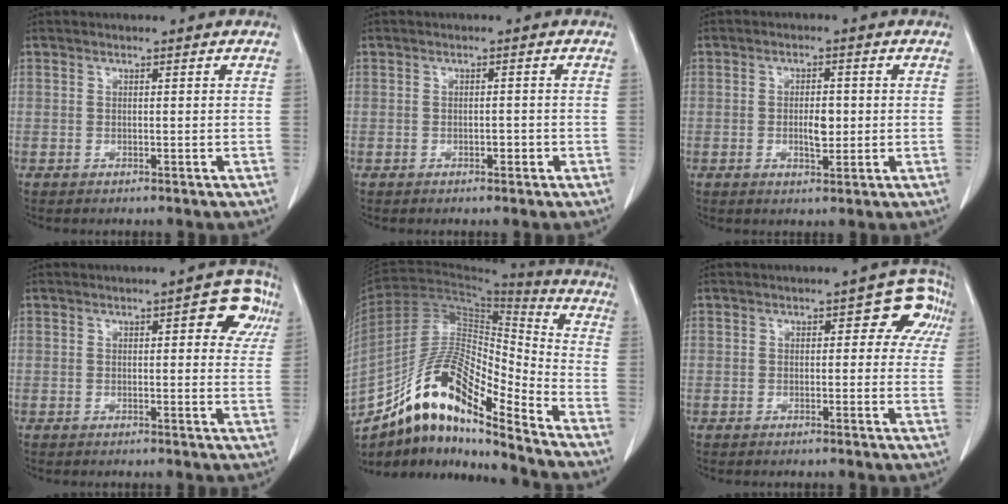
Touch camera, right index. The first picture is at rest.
{"total": 1.2, "force": [-0.5, 0.7, 0.9], "torque": [-0.014, 0.002, -0.005]}
{"total": 3.7, "force": [-0.3, 1.5, 3.3], "torque": [-0.055, 0.000, 0.000]}
{"total": 5.8, "force": [2.2, 2.2, 4.9], "torque": [-0.040, 0.013, 0.017]}
{"total": 17.2, "force": [-12.5, 3.2, 11.3], "torque": [-0.207, 0.027, -0.223]}
{"total": 6.1, "force": [1.6, 3.5, 4.8], "torque": [-0.032, 0.029, 0.013]}